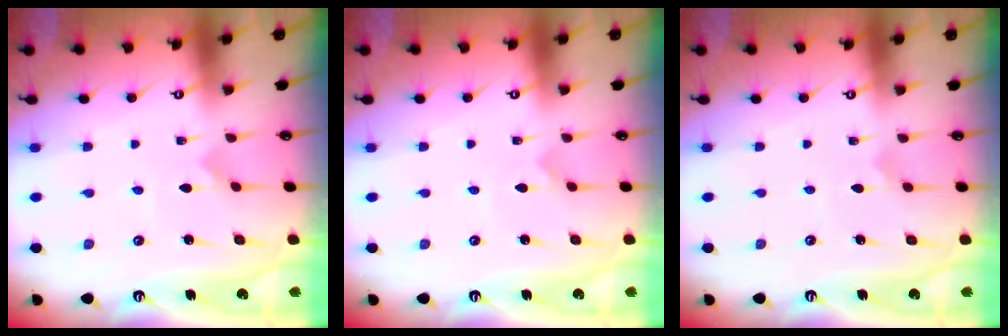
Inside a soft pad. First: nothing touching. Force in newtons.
{"total": 1.0, "press": 1.0, "slide": 0.0}
{"total": 2.3, "press": 2.3, "slide": 0.0}